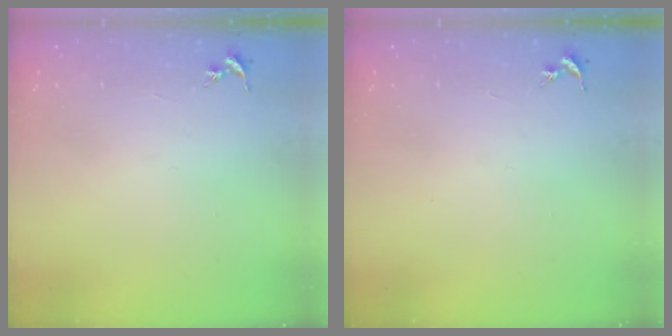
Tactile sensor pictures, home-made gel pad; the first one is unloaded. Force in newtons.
{"total": 0.0}